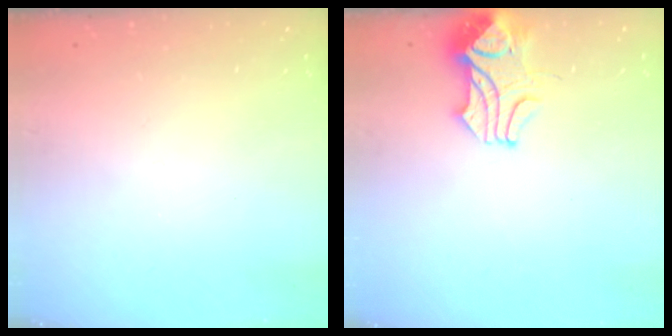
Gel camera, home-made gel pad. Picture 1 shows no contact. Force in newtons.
{"total": 2.4, "press": 2.2, "slide": 1.0}